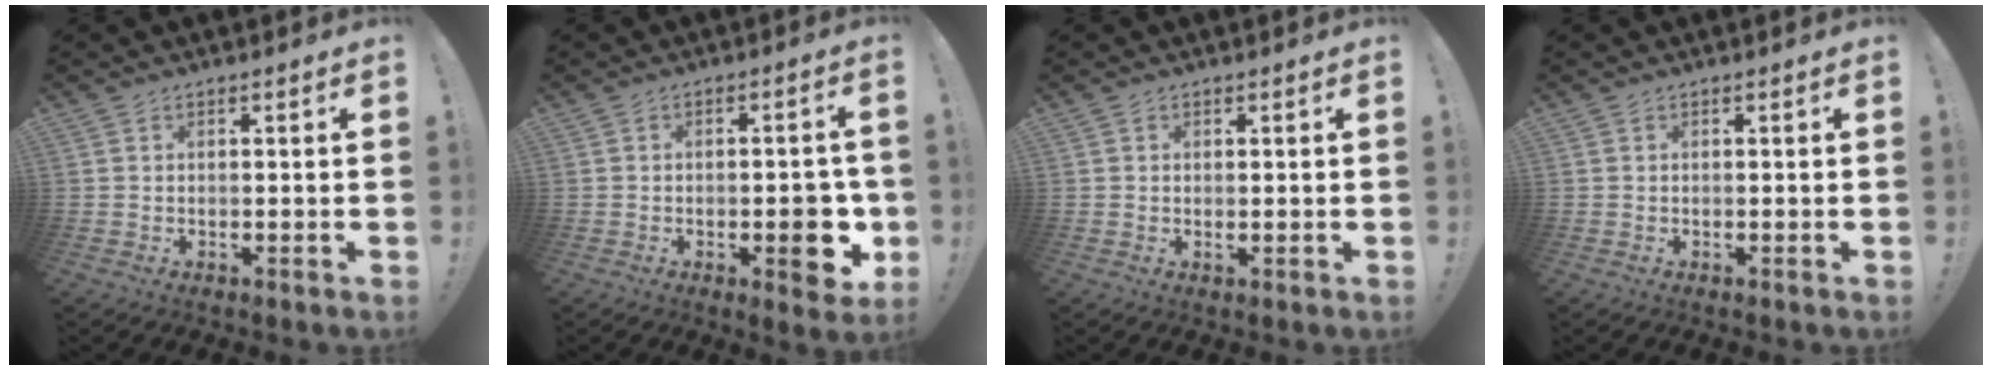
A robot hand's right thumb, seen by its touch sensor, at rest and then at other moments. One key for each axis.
{"total": 9.1, "fx": -2.6, "fy": 4.5, "fz": 7.5, "tx": -0.074, "ty": 0.008, "tz": -0.036}
{"total": 0.6, "fx": 0.4, "fy": 0.4, "fz": 0.2, "tx": -0.003, "ty": 0.000, "tz": 0.007}
{"total": 0.0}